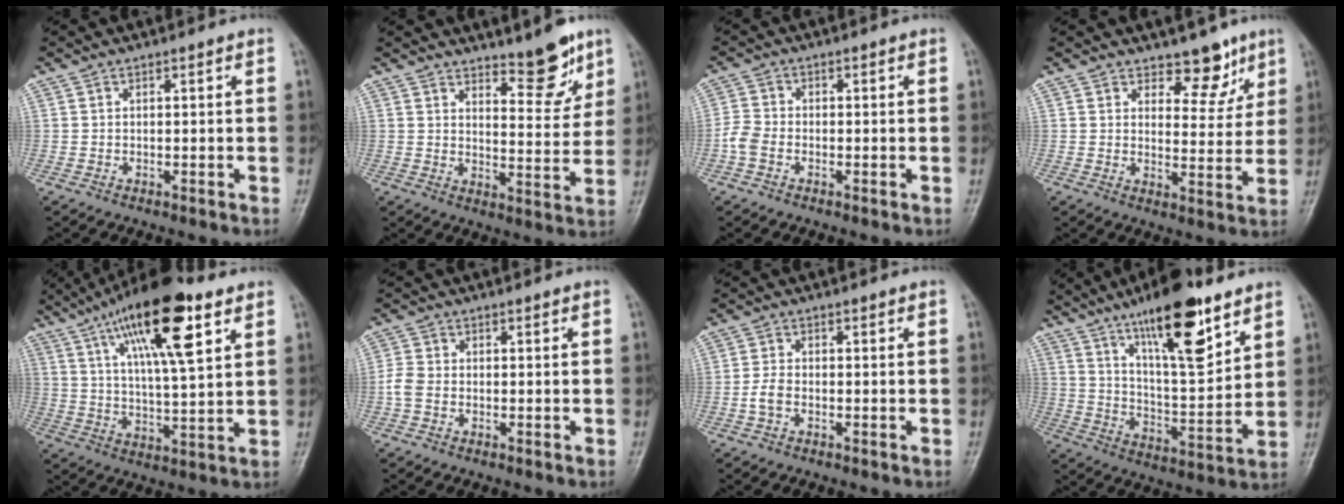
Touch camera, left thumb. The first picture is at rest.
{"total": 8.6, "force": [6.4, 2.8, 5.0], "torque": [-0.046, -0.054, 0.099]}
{"total": 3.6, "force": [-1.5, 2.6, 2.1], "torque": [-0.045, 0.004, -0.038]}
{"total": 6.7, "force": [4.8, 3.8, 2.7], "torque": [0.002, -0.033, 0.070]}
{"total": 18.7, "force": [9.2, 5.1, 15.4], "torque": [-0.243, -0.017, 0.156]}
{"total": 3.5, "force": [-0.7, 2.7, 2.0], "torque": [-0.048, 0.006, -0.018]}
{"total": 2.9, "force": [-1.0, 1.8, 2.0], "torque": [-0.044, 0.009, -0.025]}
{"total": 18.3, "force": [11.2, 5.3, 13.4], "torque": [-0.190, -0.059, 0.194]}